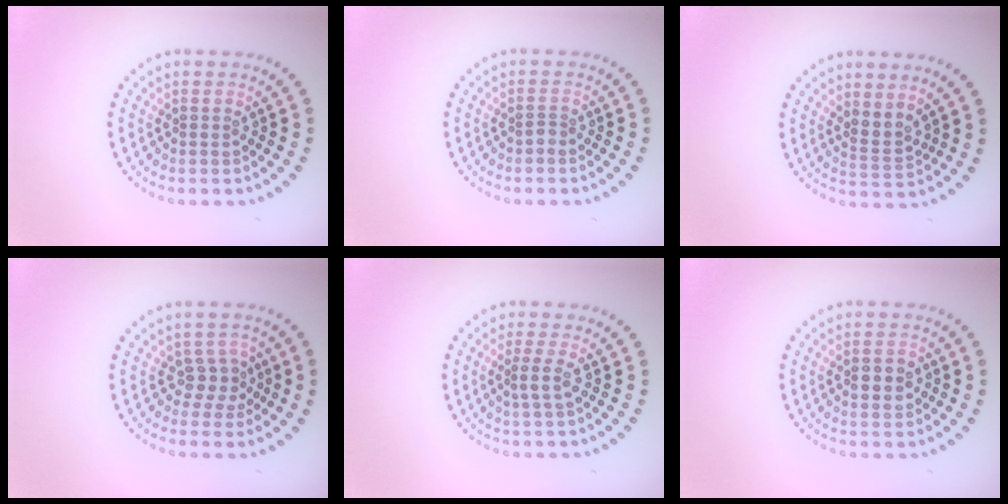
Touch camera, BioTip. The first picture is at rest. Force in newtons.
{"total": 0.8, "press": 0.5, "slide": 0.7}
{"total": 2.1, "press": 1.6, "slide": 1.3}
{"total": 2.1, "press": 1.7, "slide": 1.3}
{"total": 1.6, "press": 1.2, "slide": 1.1}
{"total": 2.6, "press": 2.6, "slide": 0.2}